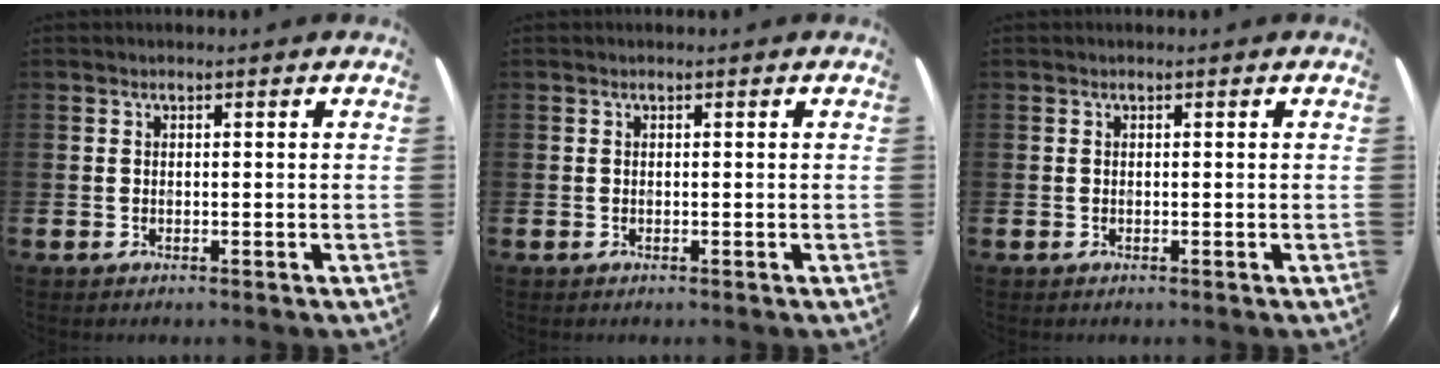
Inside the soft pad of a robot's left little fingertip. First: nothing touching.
{"total": 0.0}
{"total": 0.0}